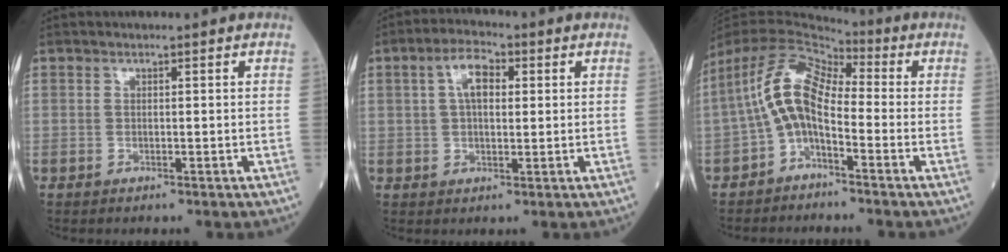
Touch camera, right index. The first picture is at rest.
{"total": 5.7, "force": [1.5, 2.7, 4.8], "torque": [-0.091, 0.017, 0.026]}
{"total": 9.5, "force": [-1.7, 4.5, 8.2], "torque": [-0.173, 0.038, -0.038]}